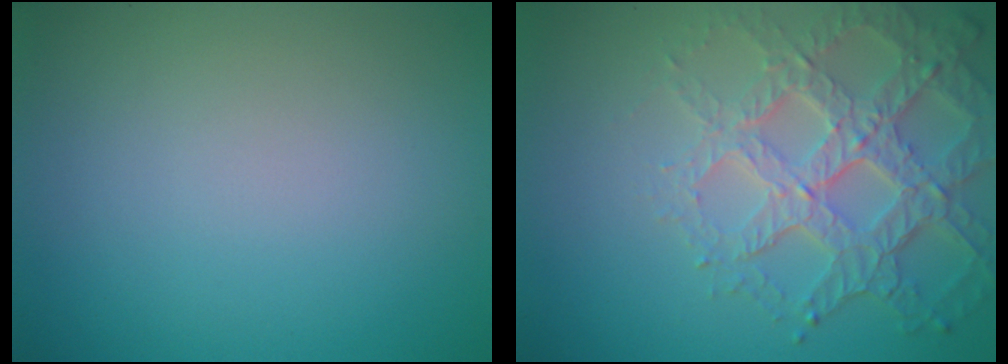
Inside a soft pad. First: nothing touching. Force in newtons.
{"total": 6.3, "press": 4.8, "slide": 4.1}